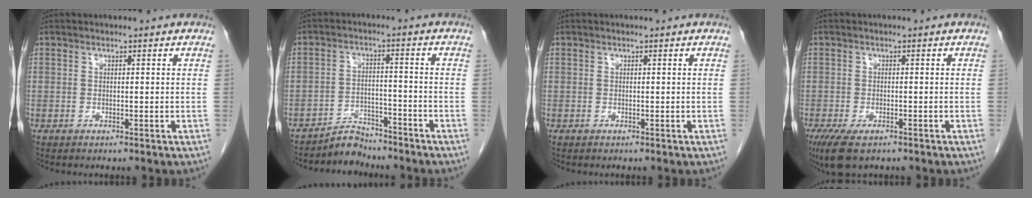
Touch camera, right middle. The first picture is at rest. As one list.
[{"total": 4.4, "force": [-4.2, 1.1, -0.3], "torque": [0.008, 0.001, -0.072]}, {"total": 0.0}, {"total": 6.0, "force": [-4.1, 2.3, 3.8], "torque": [-0.068, -0.013, -0.065]}]